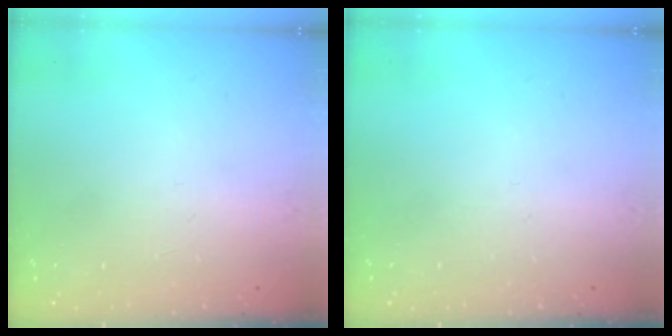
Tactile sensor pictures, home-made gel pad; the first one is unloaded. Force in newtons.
{"total": 0.0}